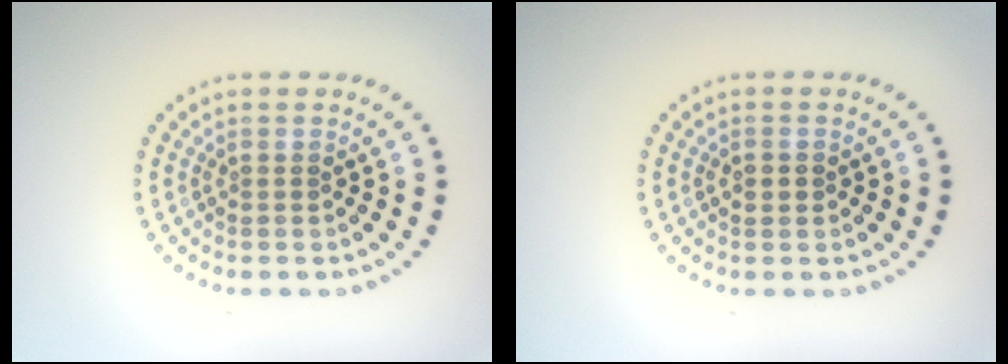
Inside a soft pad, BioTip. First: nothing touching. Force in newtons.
{"total": 1.4, "press": 1.4, "slide": 0.2}